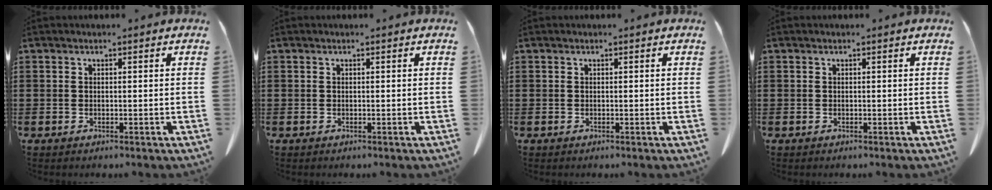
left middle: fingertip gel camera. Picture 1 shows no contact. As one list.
[{"total": 0.0}, {"total": 0.0}, {"total": 0.0}]